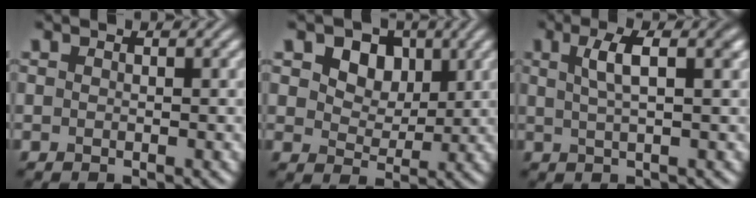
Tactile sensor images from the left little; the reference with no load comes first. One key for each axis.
{"total": 5.8, "fx": 2.7, "fy": 4.1, "fz": 3.1, "tx": -0.074, "ty": -0.007, "tz": 0.051}
{"total": 3.9, "fx": 1.2, "fy": 1.2, "fz": 3.5, "tx": -0.051, "ty": 0.009, "tz": 0.017}